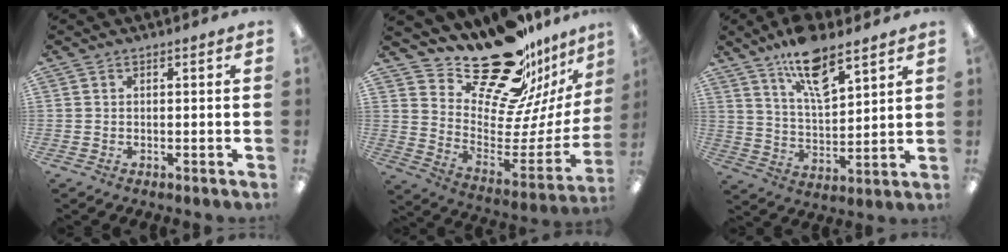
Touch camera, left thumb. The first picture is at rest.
{"total": 23.3, "force": [19.0, 8.8, 10.2], "torque": [-0.139, -0.152, 0.329]}
{"total": 13.6, "force": [9.5, 5.0, 8.3], "torque": [-0.135, -0.045, 0.164]}